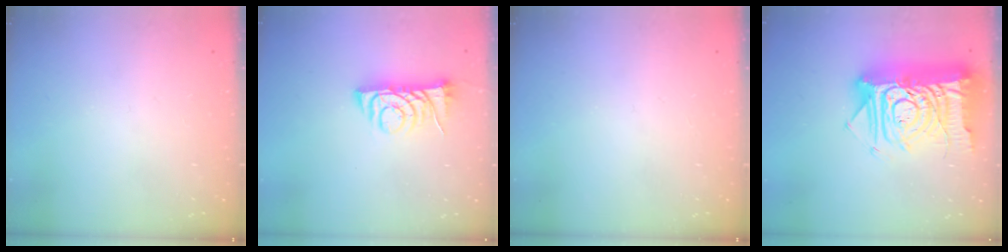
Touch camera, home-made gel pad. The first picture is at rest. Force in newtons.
{"total": 7.6, "press": 7.5, "slide": 1.0}
{"total": 0.0}
{"total": 24.5, "press": 24.3, "slide": 2.7}